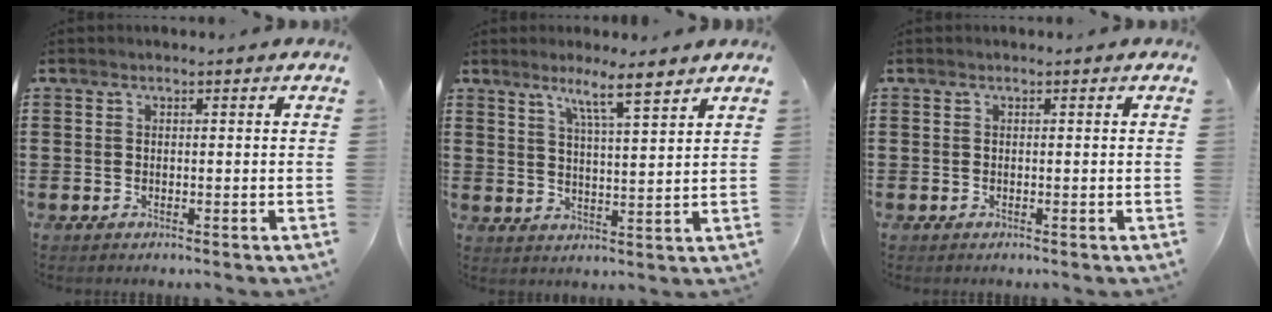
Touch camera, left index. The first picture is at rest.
{"total": 6.1, "force": [4.8, -0.2, 3.8], "torque": [-0.071, -0.020, 0.077]}
{"total": 0.0}